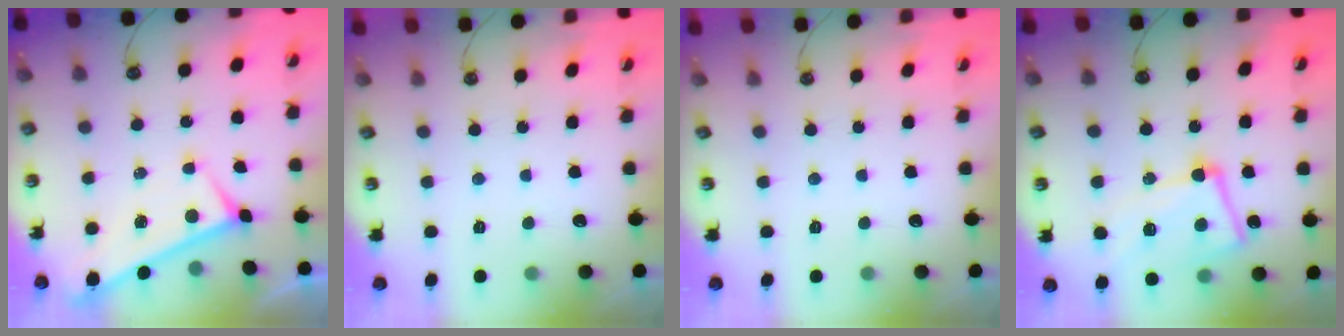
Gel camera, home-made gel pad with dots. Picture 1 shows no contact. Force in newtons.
{"total": 0.0}
{"total": 0.0}
{"total": 11.1, "press": 10.9, "slide": 2.3}